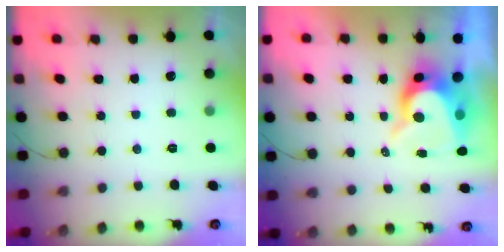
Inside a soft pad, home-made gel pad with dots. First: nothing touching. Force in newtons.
{"total": 10.8, "press": 10.8, "slide": 1.1}